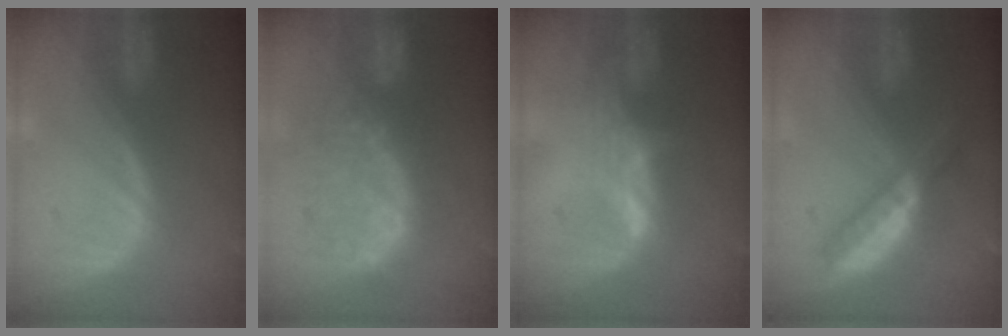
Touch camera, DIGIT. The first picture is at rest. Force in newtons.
{"total": 10.4, "press": 9.4, "slide": 4.5}
{"total": 2.8, "press": 2.8, "slide": 0.4}
{"total": 5.5, "press": 4.8, "slide": 2.6}